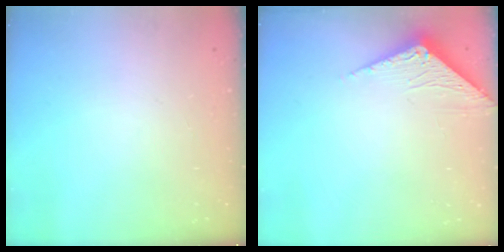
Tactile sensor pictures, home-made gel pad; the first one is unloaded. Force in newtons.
{"total": 3.3, "press": 3.2, "slide": 0.3}